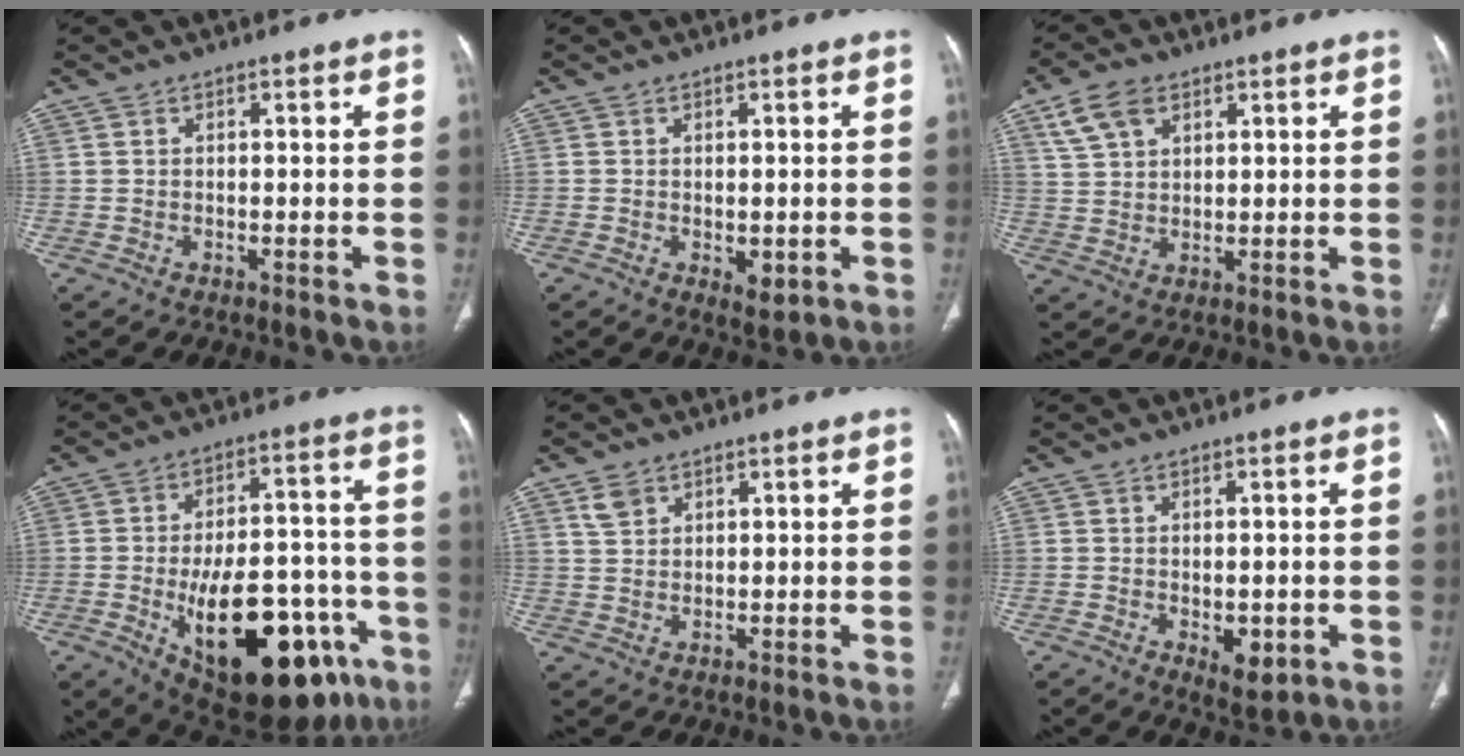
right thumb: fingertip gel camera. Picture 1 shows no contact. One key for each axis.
{"total": 3.1, "fx": -0.8, "fy": 1.7, "fz": 2.5, "tx": -0.025, "ty": -0.002, "tz": -0.001}
{"total": 6.9, "fx": 3.8, "fy": 4.1, "fz": 4.0, "tx": -0.067, "ty": -0.005, "tz": 0.079}
{"total": 27.8, "fx": -10.8, "fy": 13.1, "fz": 22.0, "tx": -0.272, "ty": 0.036, "tz": -0.134}
{"total": 3.1, "fx": 2.0, "fy": 2.0, "fz": 1.2, "tx": -0.018, "ty": -0.005, "tz": 0.044}
{"total": 4.8, "fx": -1.3, "fy": 2.6, "fz": 3.9, "tx": -0.040, "ty": -0.001, "tz": -0.008}